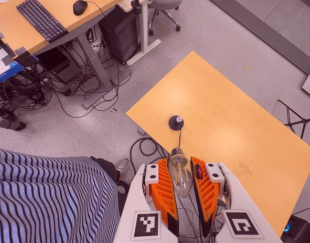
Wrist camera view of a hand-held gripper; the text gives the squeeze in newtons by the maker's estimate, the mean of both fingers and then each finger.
{"total": 20.9, "left": 24.8, "right": 17.0}